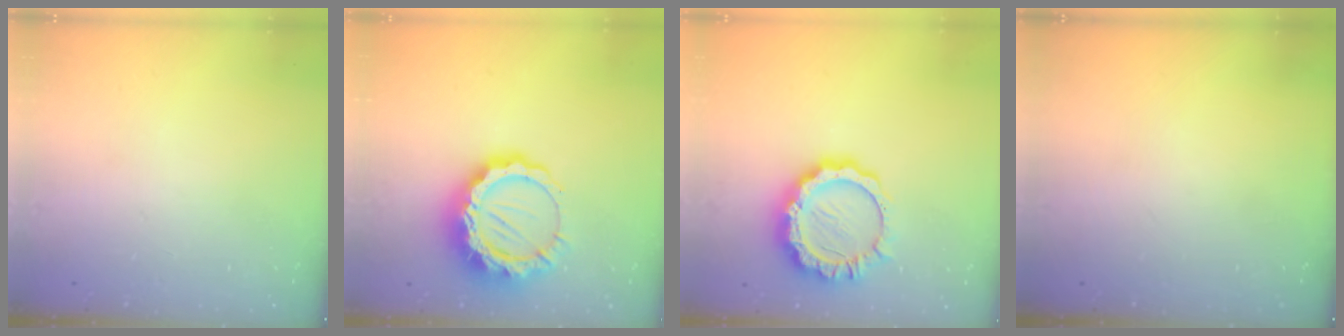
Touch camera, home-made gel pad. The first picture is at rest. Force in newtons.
{"total": 16.3, "press": 16.3, "slide": 1.3}
{"total": 12.7, "press": 12.7, "slide": 1.0}
{"total": 0.0}